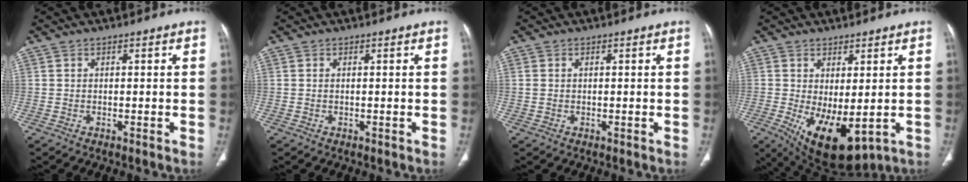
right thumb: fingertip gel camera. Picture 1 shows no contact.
{"total": 0.0}
{"total": 0.9, "force": [0.1, 0.7, 0.6], "torque": [-0.011, 0.002, 0.004]}
{"total": 11.6, "force": [-2.2, 5.3, 10.1], "torque": [-0.160, -0.018, -0.006]}